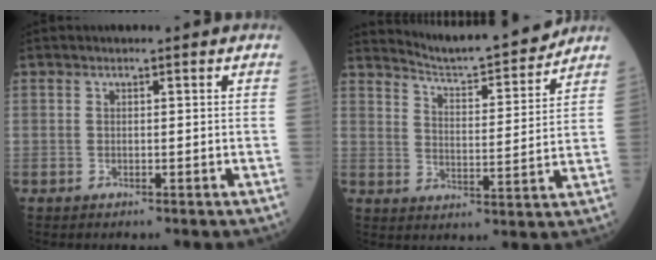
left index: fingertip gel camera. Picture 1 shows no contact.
{"total": 11.9, "force": [11.5, 0.1, 3.0], "torque": [-0.052, -0.006, 0.173]}